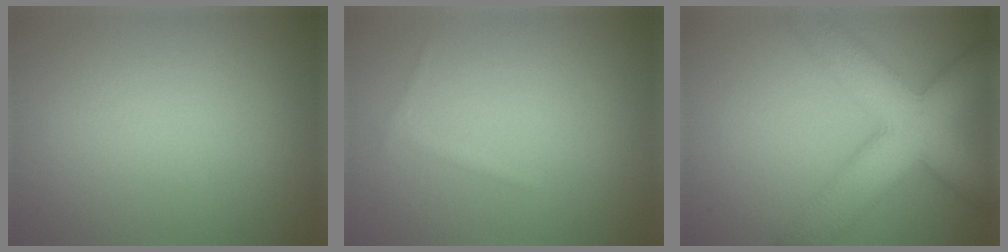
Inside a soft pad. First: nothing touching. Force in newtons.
{"total": 0.6, "press": 0.6, "slide": 0.0}
{"total": 10.2, "press": 10.2, "slide": 0.3}